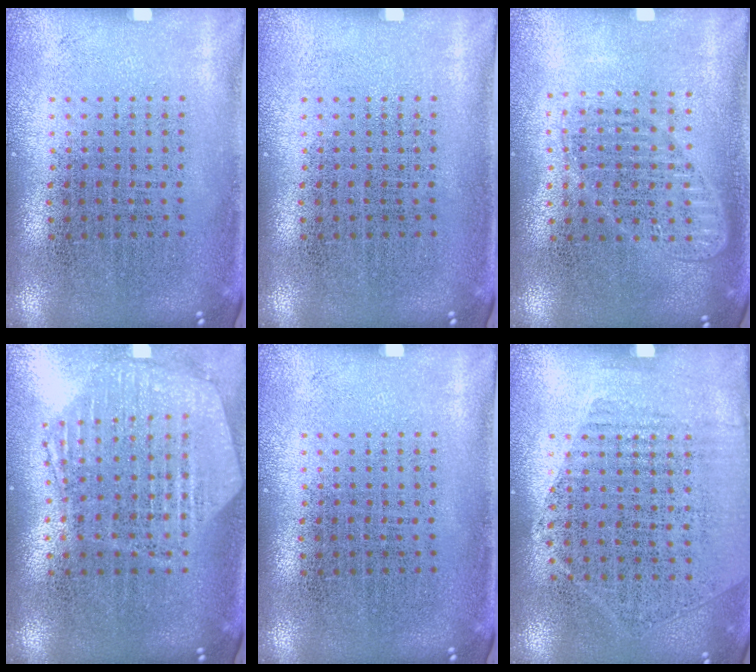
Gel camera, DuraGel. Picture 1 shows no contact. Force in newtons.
{"total": 0.0}
{"total": 1.3, "press": 1.3, "slide": 0.4}
{"total": 1.2, "press": 1.1, "slide": 0.2}
{"total": 0.0}
{"total": 1.2, "press": 1.0, "slide": 0.7}